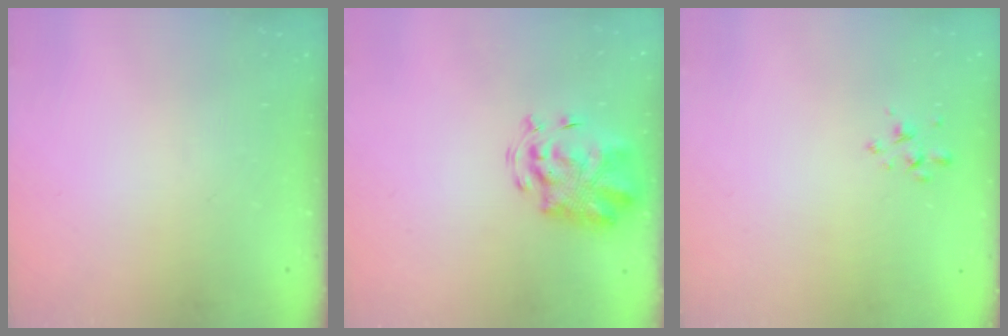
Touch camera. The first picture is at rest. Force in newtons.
{"total": 4.3, "press": 4.2, "slide": 0.7}
{"total": 2.8, "press": 2.6, "slide": 1.0}